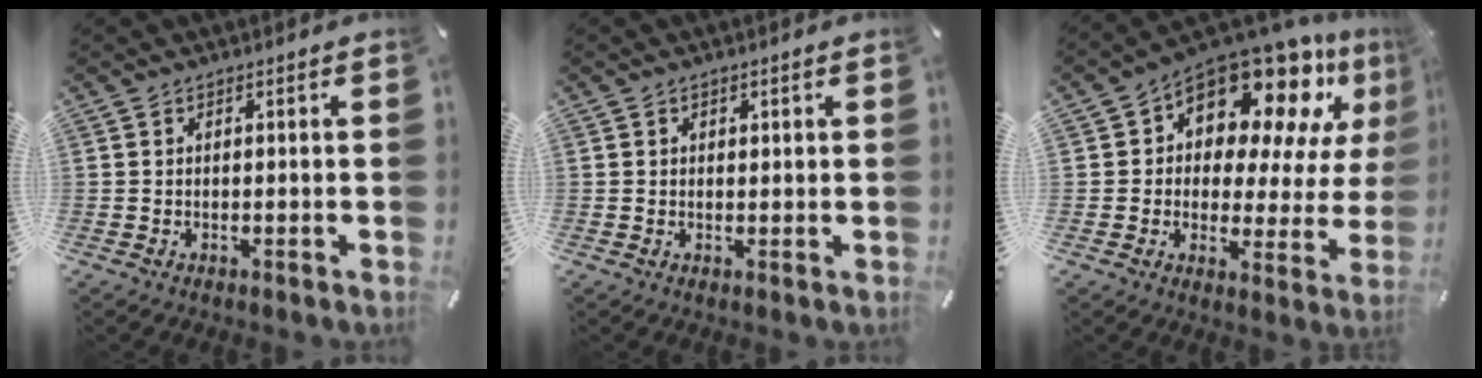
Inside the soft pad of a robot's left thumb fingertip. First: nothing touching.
{"total": 0.9, "force": [0.4, 0.8, 0.2], "torque": [0.005, 0.000, 0.005]}
{"total": 16.5, "force": [11.7, 8.2, 8.2], "torque": [-0.132, -0.100, 0.197]}